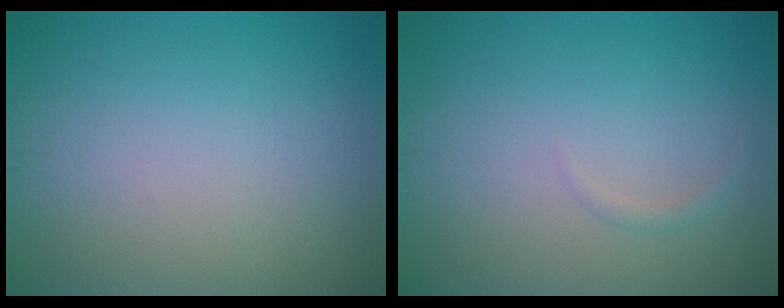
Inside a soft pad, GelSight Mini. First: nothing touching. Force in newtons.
{"total": 0.7, "press": 0.7, "slide": 0.1}